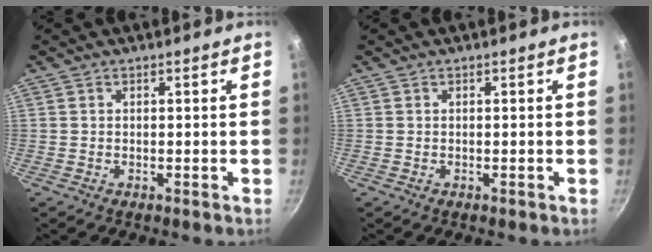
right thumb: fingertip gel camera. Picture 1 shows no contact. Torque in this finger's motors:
{"motor_torque": [1.32, 1.43, 0.03, -0.21, -0.07]}